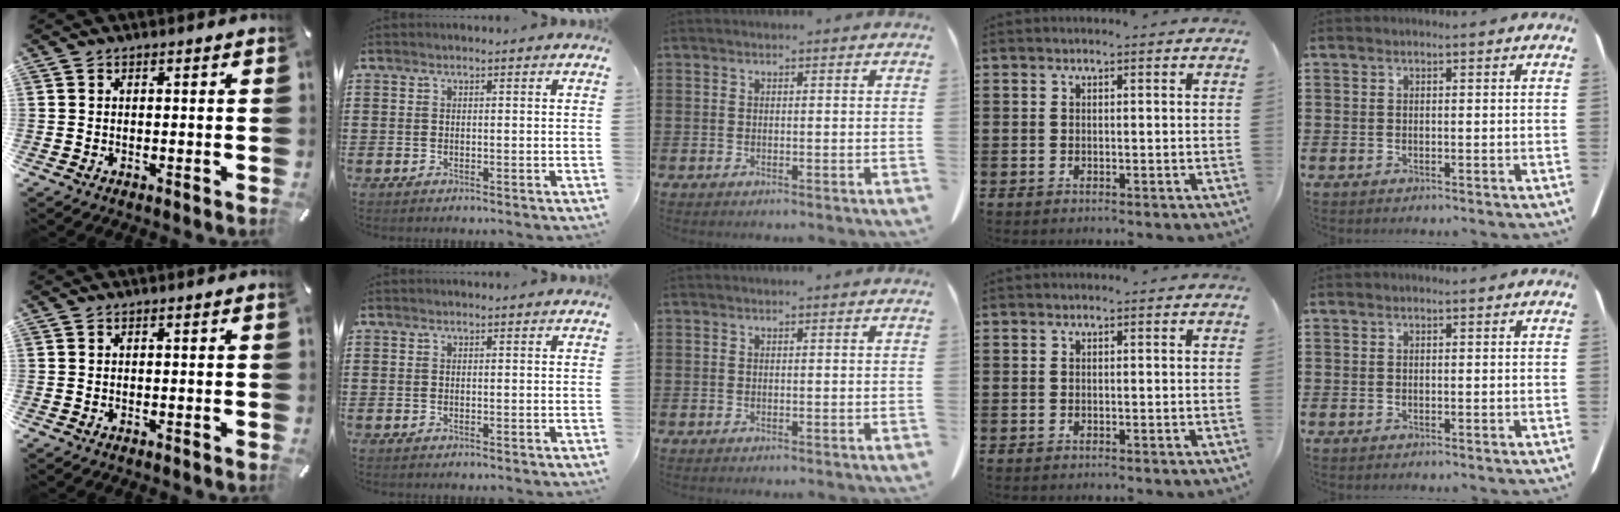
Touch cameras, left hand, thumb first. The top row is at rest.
{}